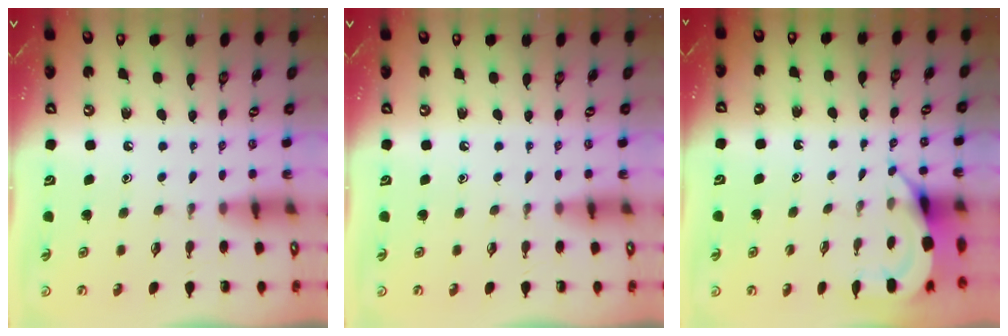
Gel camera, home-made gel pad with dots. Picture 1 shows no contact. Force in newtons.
{"total": 0.0}
{"total": 3.8, "press": 3.7, "slide": 0.3}